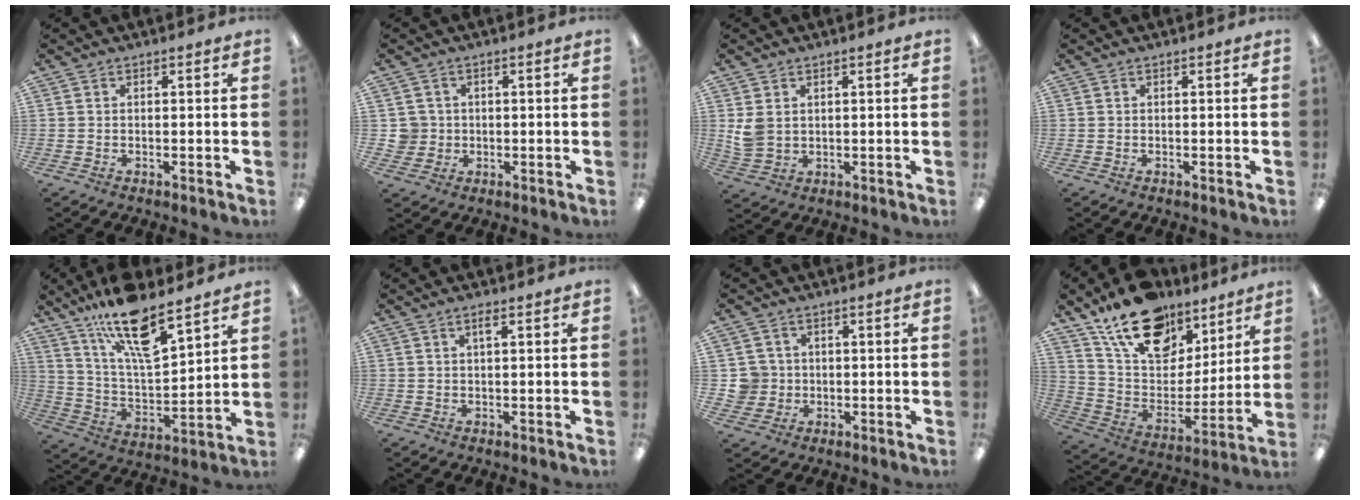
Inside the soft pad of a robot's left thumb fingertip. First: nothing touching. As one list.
[{"total": 4.0, "force": [0.5, 3.9, 0.4], "torque": [-0.010, 0.007, 0.009]}, {"total": 4.6, "force": [1.7, 3.4, 2.6], "torque": [-0.051, 0.004, 0.036]}, {"total": 0.0}, {"total": 17.8, "force": [12.7, 5.7, 11.1], "torque": [-0.196, -0.072, 0.216]}, {"total": 2.0, "force": [1.0, 0.5, 1.6], "torque": [-0.035, 0.004, 0.017]}, {"total": 5.1, "force": [0.3, 5.0, 0.7], "torque": [-0.019, 0.011, 0.008]}, {"total": 19.3, "force": [14.0, 10.2, 8.4], "torque": [-0.153, -0.080, 0.253]}]